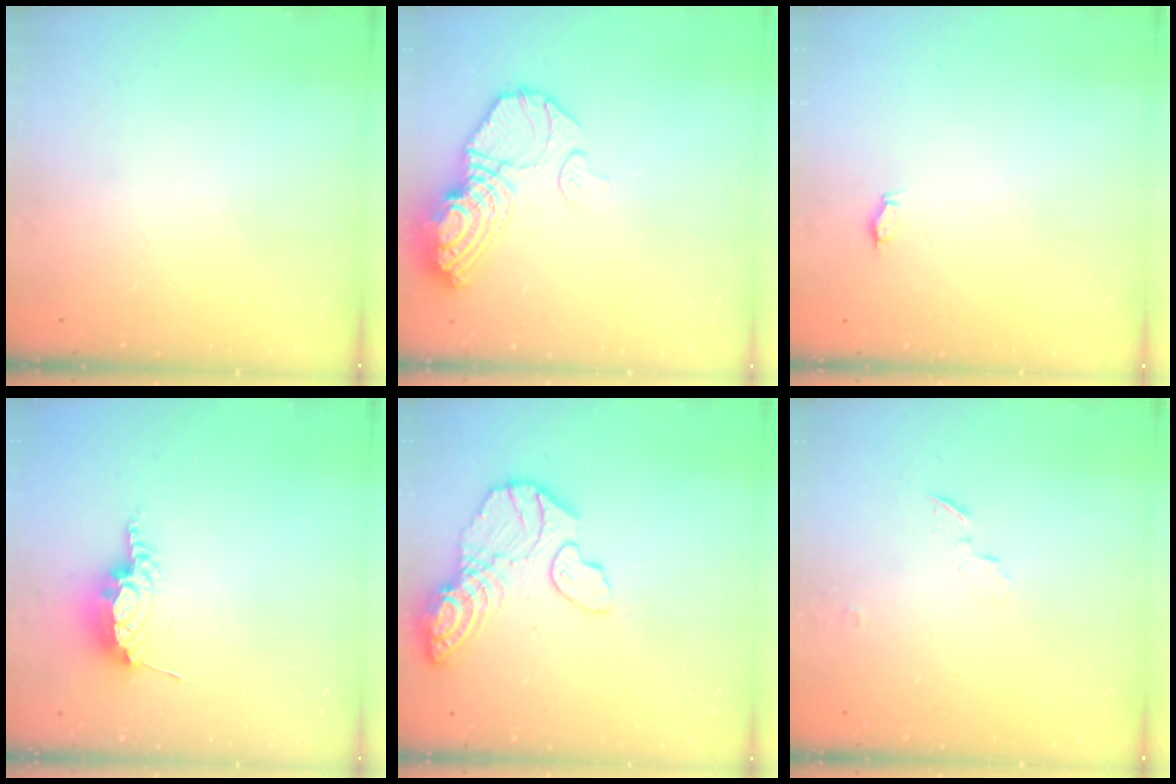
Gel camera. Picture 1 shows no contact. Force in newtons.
{"total": 13.0, "press": 12.9, "slide": 1.1}
{"total": 2.7, "press": 2.4, "slide": 1.1}
{"total": 8.6, "press": 8.5, "slide": 0.7}
{"total": 13.7, "press": 13.5, "slide": 2.0}
{"total": 3.9, "press": 3.9, "slide": 0.3}